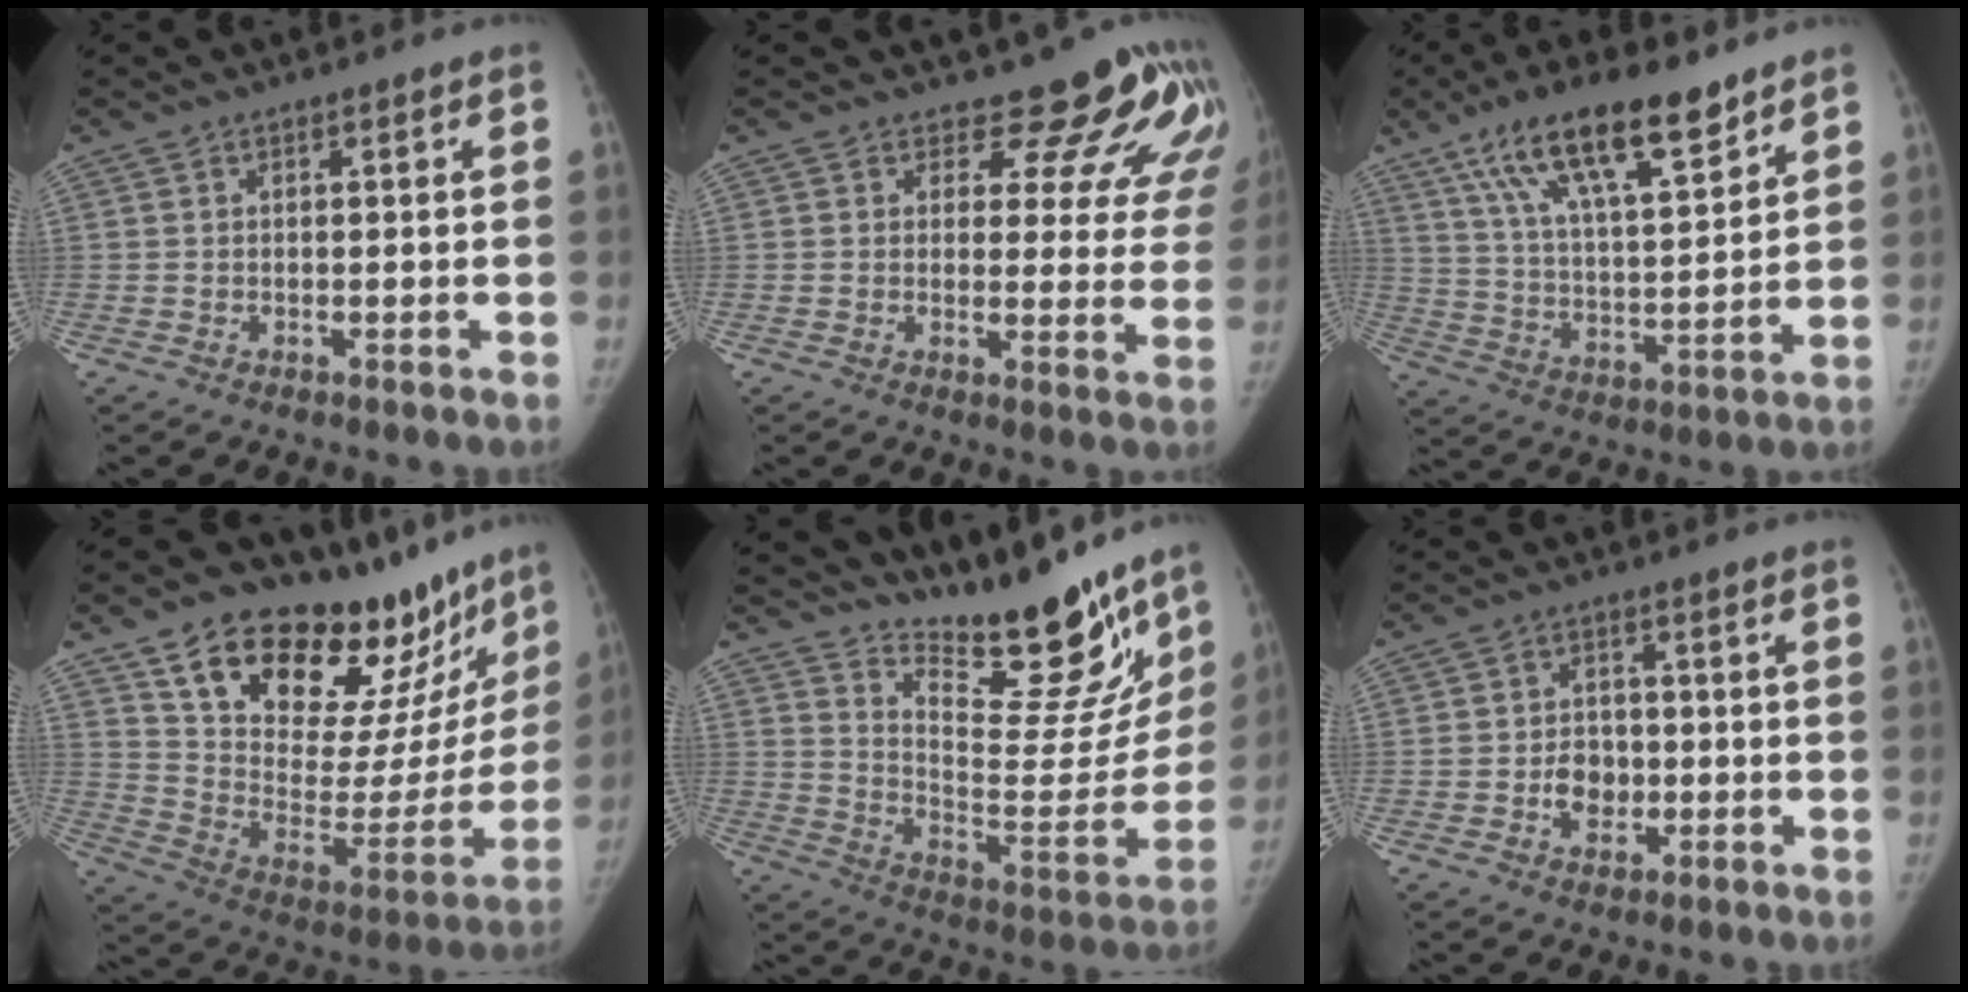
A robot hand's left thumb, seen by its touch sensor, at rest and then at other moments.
{"total": 12.5, "force": [11.2, 4.8, 2.8], "torque": [0.016, -0.087, 0.106]}
{"total": 18.5, "force": [11.8, 5.9, 12.9], "torque": [-0.201, -0.039, 0.214]}
{"total": 31.0, "force": [23.2, 13.2, 15.7], "torque": [-0.198, -0.100, 0.343]}
{"total": 22.9, "force": [19.1, 6.6, 10.8], "torque": [-0.107, -0.136, 0.283]}
{"total": 5.5, "force": [-1.1, 4.5, 3.0], "torque": [-0.022, 0.008, -0.019]}